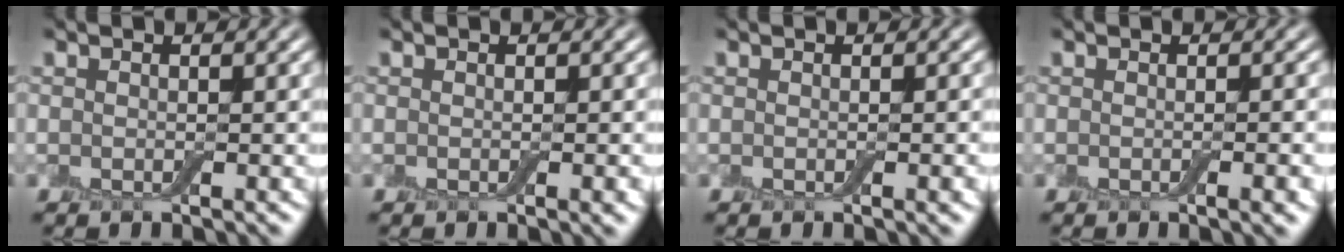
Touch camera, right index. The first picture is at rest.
{"total": 1.0, "force": [-0.2, 0.2, 1.0], "torque": [-0.011, -0.001, -0.002]}
{"total": 1.3, "force": [-0.3, 0.3, 1.2], "torque": [-0.013, -0.001, -0.003]}
{"total": 2.0, "force": [-0.5, 0.5, 1.8], "torque": [-0.017, 0.000, -0.005]}